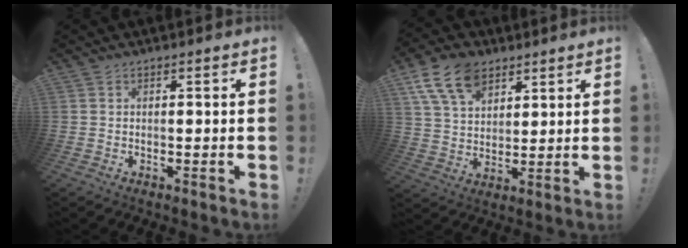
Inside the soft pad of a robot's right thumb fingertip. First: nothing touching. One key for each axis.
{"total": 14.3, "fx": 8.4, "fy": 8.9, "fz": 7.4, "tx": -0.130, "ty": -0.035, "tz": 0.159}